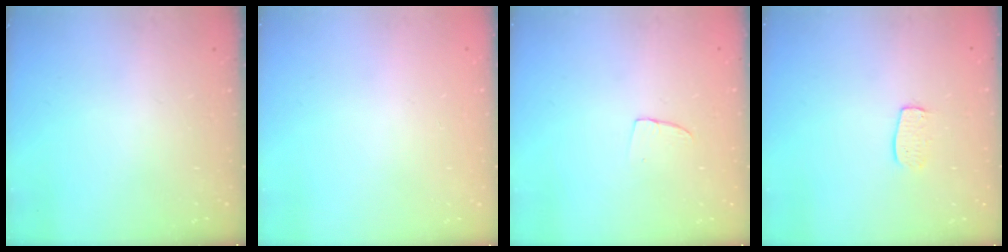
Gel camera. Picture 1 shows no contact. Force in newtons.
{"total": 0.0}
{"total": 2.9, "press": 2.9, "slide": 0.2}
{"total": 6.6, "press": 6.6, "slide": 0.2}